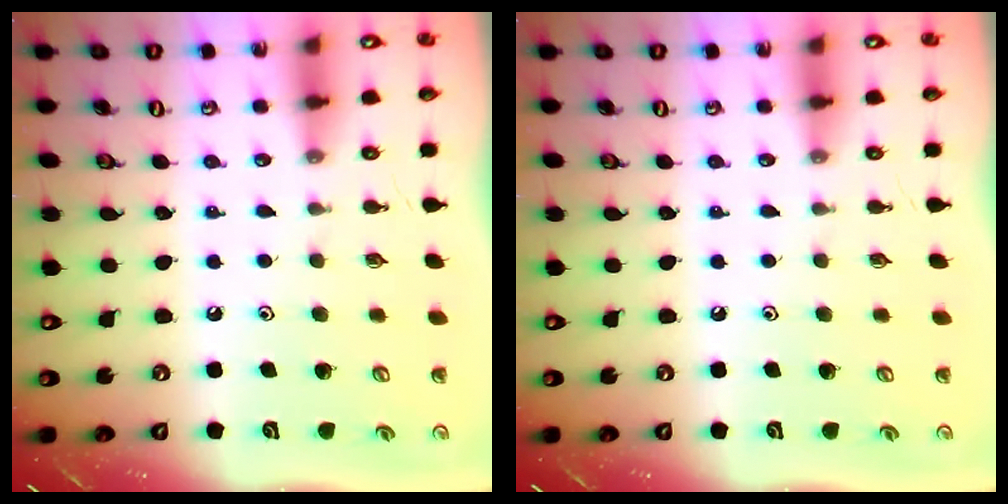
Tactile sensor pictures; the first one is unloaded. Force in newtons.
{"total": 0.0}